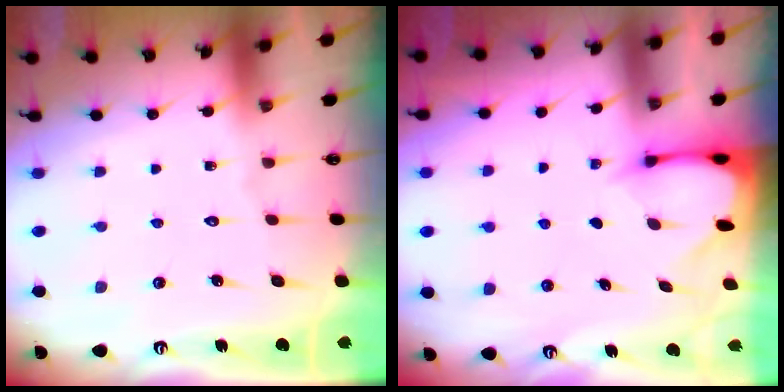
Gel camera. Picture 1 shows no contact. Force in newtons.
{"total": 2.4, "press": 2.4, "slide": 0.3}